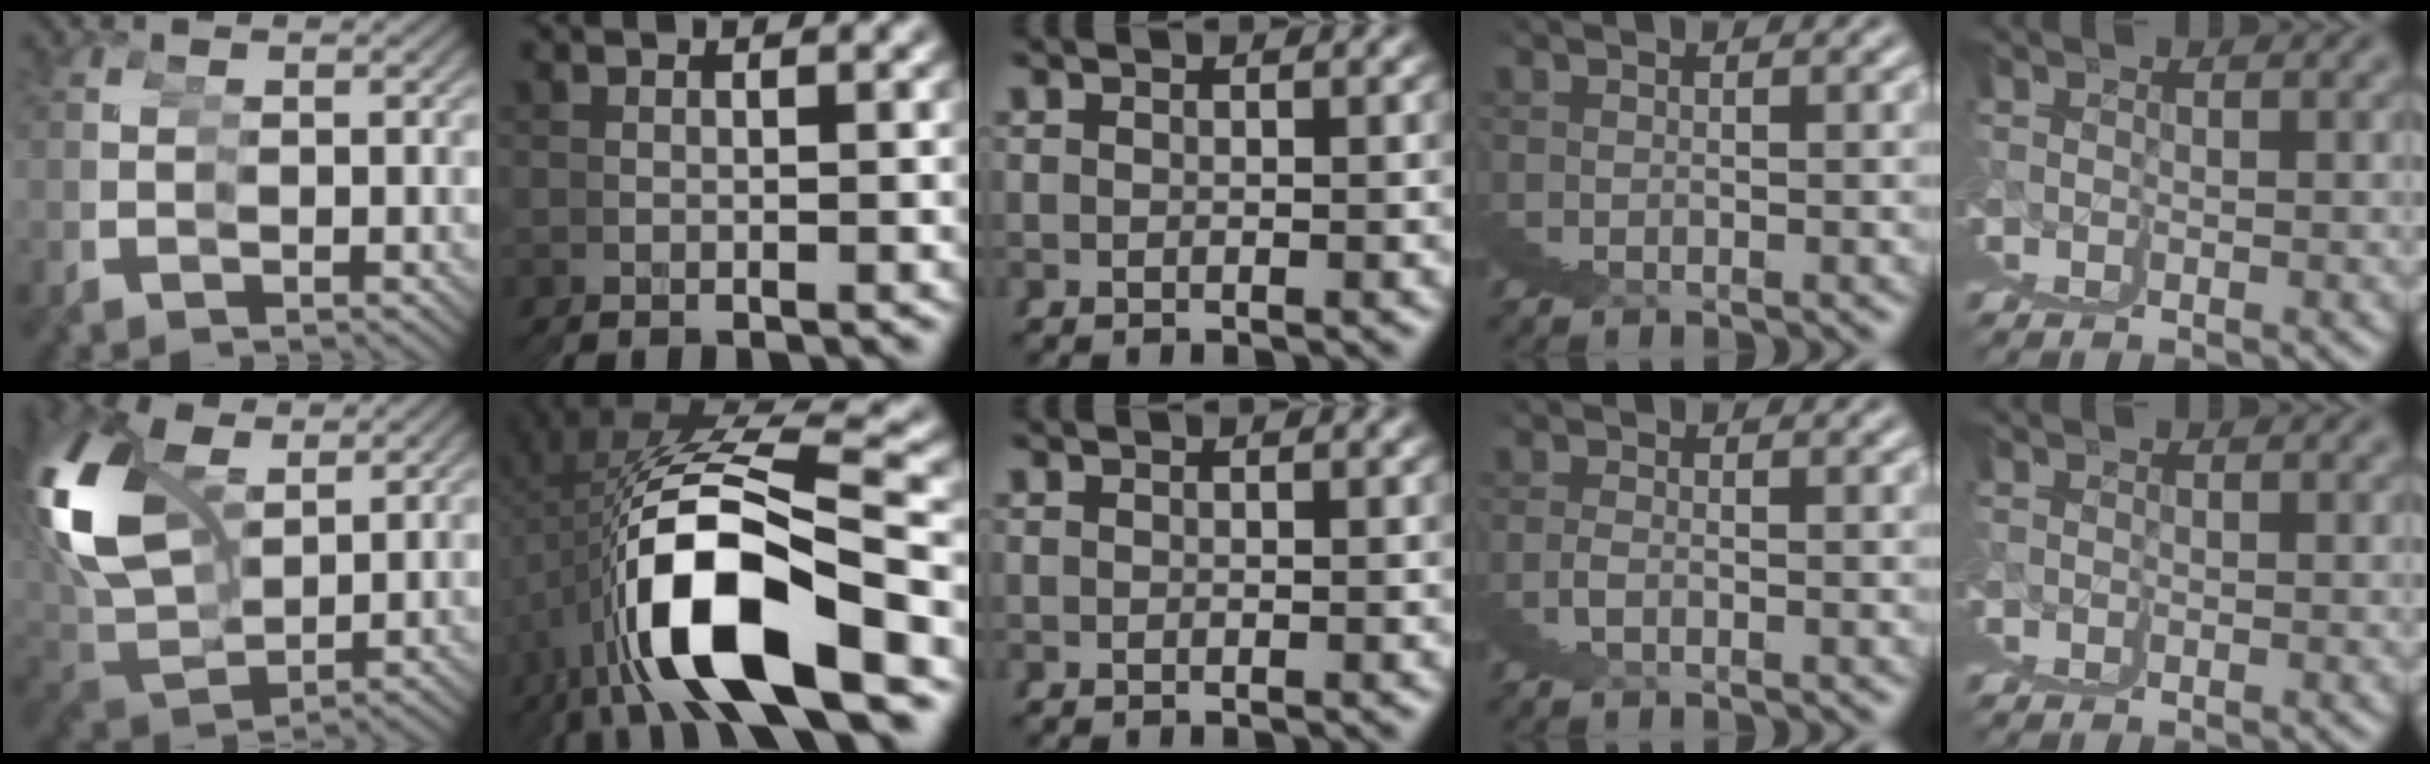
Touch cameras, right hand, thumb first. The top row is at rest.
{"thumb": {"total": 11.2, "force": [3.8, 8.5, 6.3], "torque": [-0.168, -0.015, 0.072]}, "index": {"total": 14.5, "force": [0.9, 6.4, 13.0], "torque": [-0.245, 0.022, 0.014]}, "ring": {"total": 1.8, "force": [-1.2, -0.6, -1.1], "torque": [0.020, 0.010, -0.028]}}